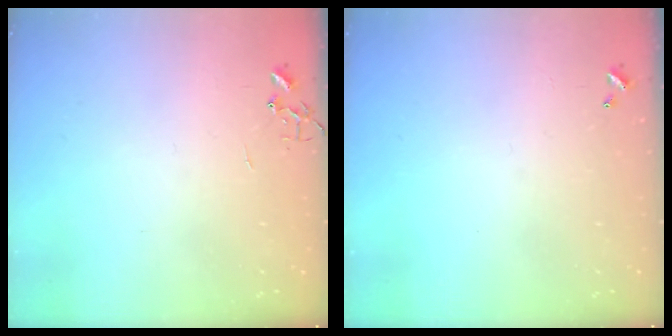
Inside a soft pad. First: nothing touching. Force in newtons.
{"total": 0.0}